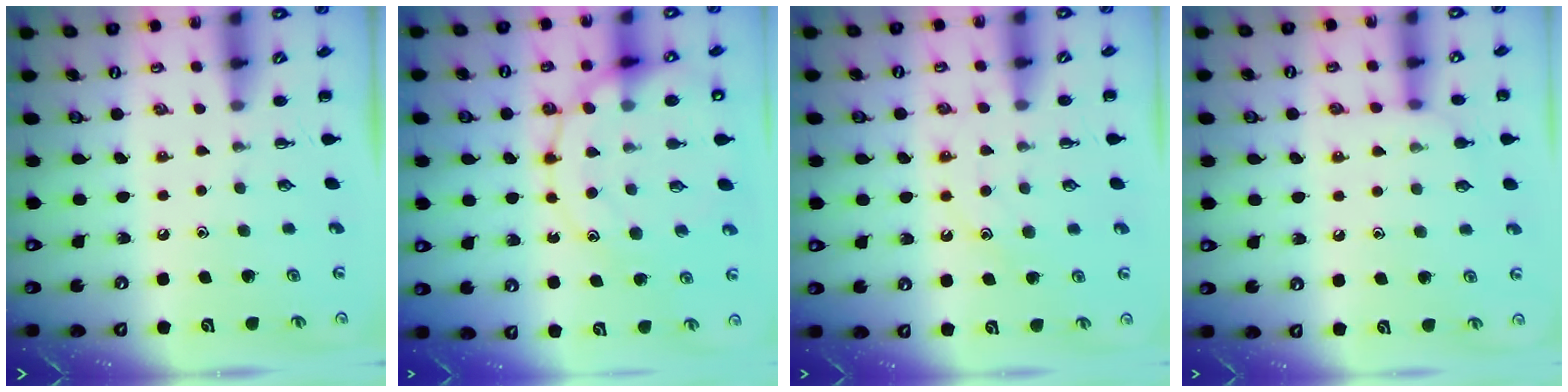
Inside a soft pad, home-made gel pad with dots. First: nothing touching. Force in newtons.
{"total": 17.6, "press": 17.5, "slide": 2.2}
{"total": 12.3, "press": 12.2, "slide": 1.0}
{"total": 7.7, "press": 7.5, "slide": 1.5}